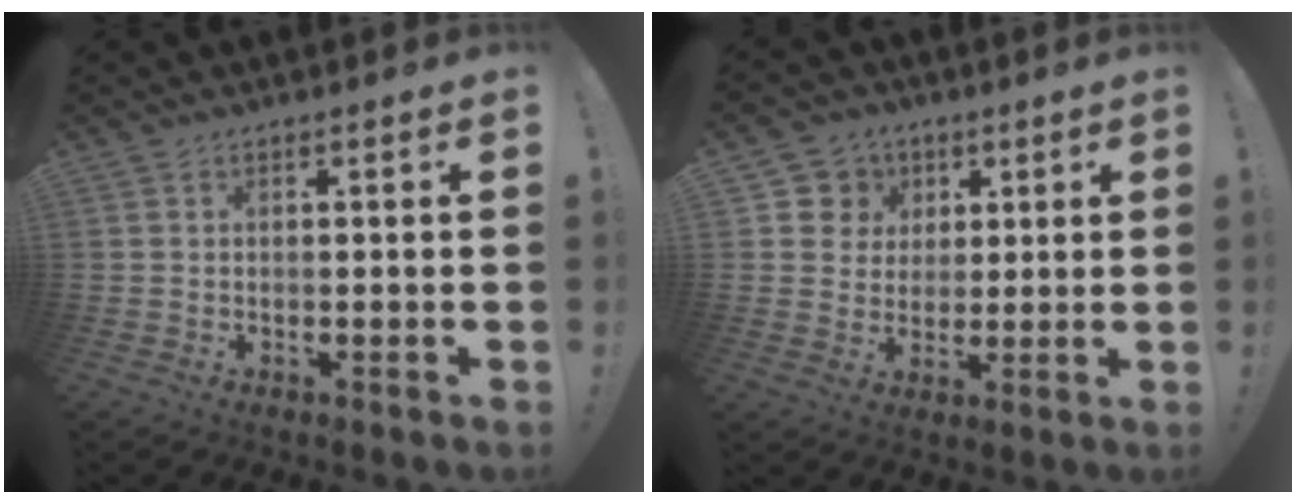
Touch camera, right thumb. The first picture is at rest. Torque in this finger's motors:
{"motor_torque": [-0.02, 0.03, 0.02, 0.02, 0.00]}